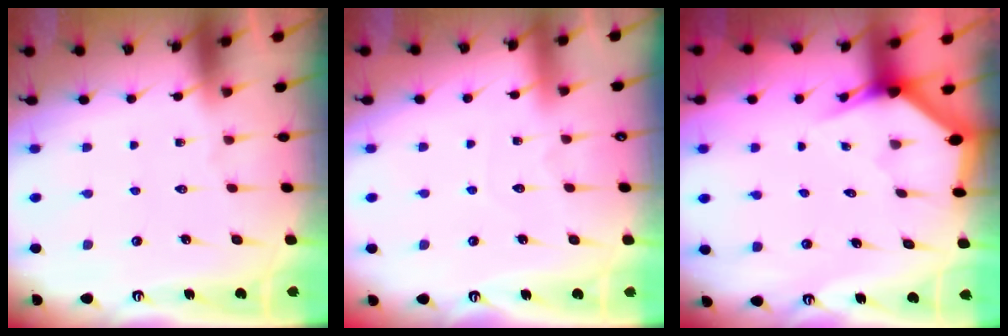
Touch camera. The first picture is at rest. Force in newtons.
{"total": 2.9, "press": 2.9, "slide": 0.3}
{"total": 2.9, "press": 2.9, "slide": 0.2}